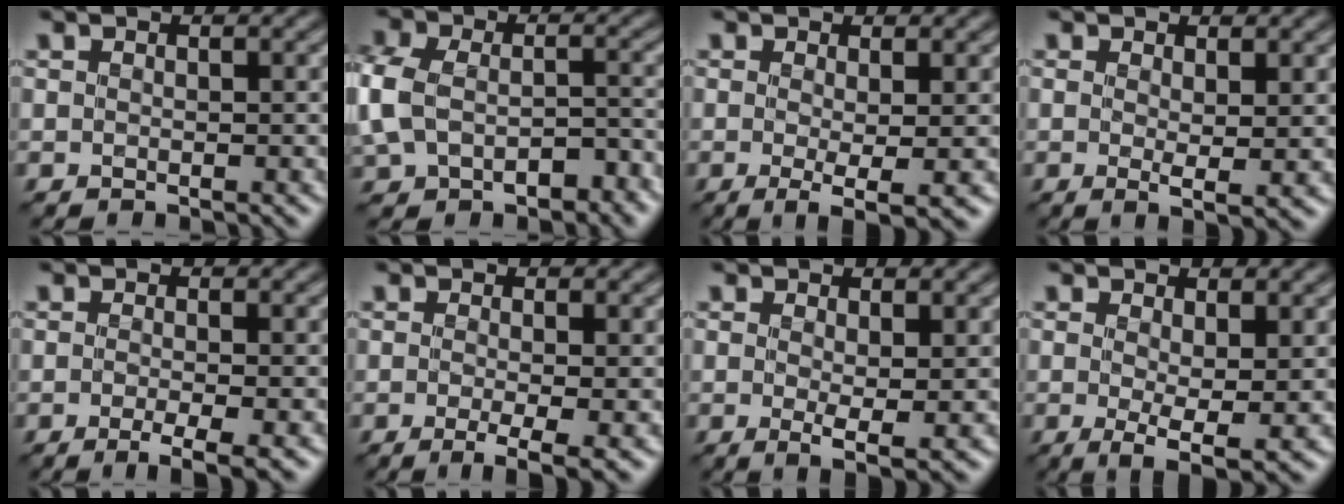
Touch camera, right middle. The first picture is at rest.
{"total": 7.5, "force": [-1.6, 5.2, 5.2], "torque": [-0.107, 0.001, -0.033]}
{"total": 3.1, "force": [-0.3, 0.6, 3.0], "torque": [-0.057, -0.010, -0.004]}
{"total": 2.2, "force": [0.5, 0.5, 2.1], "torque": [-0.037, -0.005, 0.009]}
{"total": 3.0, "force": [-1.2, 0.6, 2.7], "torque": [-0.049, -0.004, -0.023]}
{"total": 3.4, "force": [-1.0, 0.8, 3.2], "torque": [-0.060, -0.008, -0.017]}
{"total": 2.8, "force": [0.2, 0.6, 2.7], "torque": [-0.050, -0.007, 0.003]}
{"total": 4.1, "force": [0.0, 1.3, 3.9], "torque": [-0.072, -0.010, 0.000]}